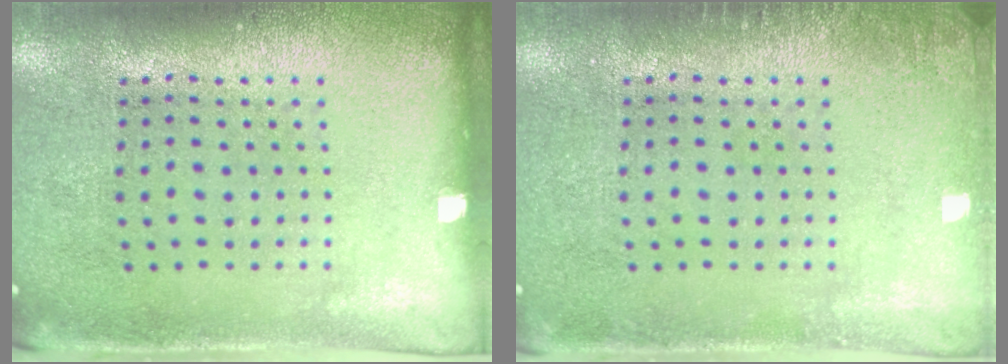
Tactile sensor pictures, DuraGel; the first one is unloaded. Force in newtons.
{"total": 1.1, "press": 1.1, "slide": 0.2}